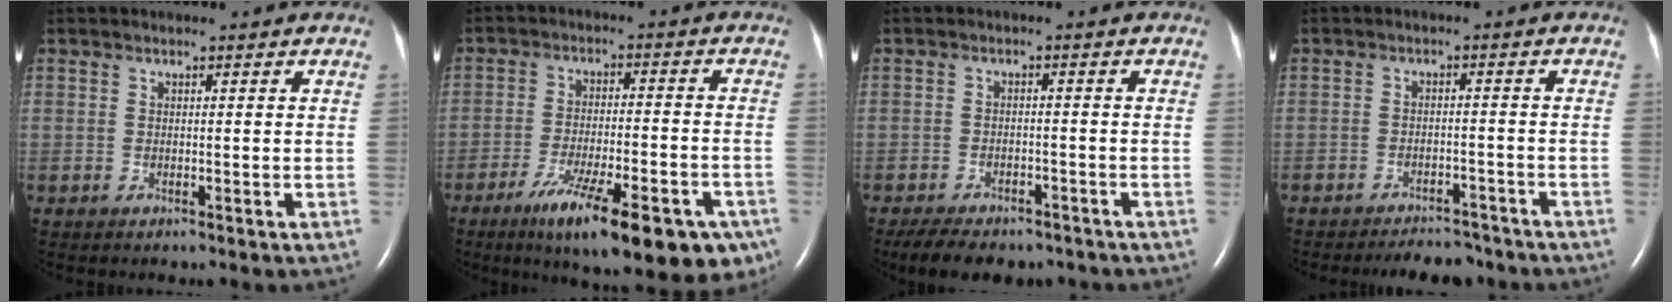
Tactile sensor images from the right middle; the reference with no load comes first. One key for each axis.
{"total": 19.9, "fx": -12.3, "fy": 5.1, "fz": 14.8, "tx": -0.164, "ty": -0.016, "tz": -0.178}
{"total": 10.6, "fx": -8.5, "fy": 4.5, "fz": 4.6, "tx": -0.080, "ty": -0.003, "tz": -0.119}
{"total": 6.8, "fx": -6.2, "fy": 2.3, "fz": 1.6, "tx": -0.021, "ty": -0.003, "tz": -0.084}